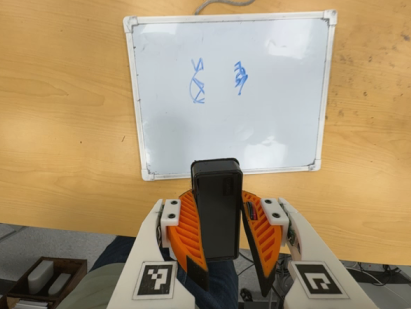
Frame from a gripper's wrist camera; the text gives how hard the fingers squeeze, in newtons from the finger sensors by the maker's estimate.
{"total": 10.1, "left": 9.8, "right": 10.3}